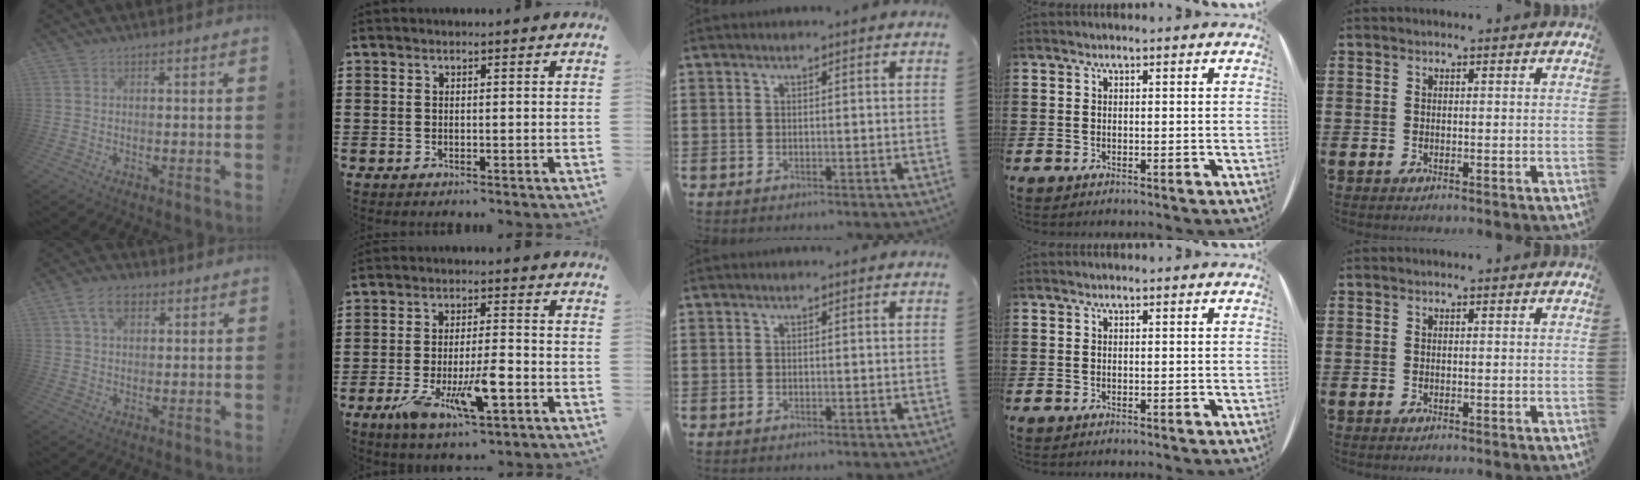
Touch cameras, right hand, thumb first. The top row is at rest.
{"thumb": {"total": 7.9, "force": [3.4, 5.1, 5.0], "torque": [-0.082, 0.006, 0.066]}, "index": {"total": 10.1, "force": [-4.1, 3.3, 8.6], "torque": [-0.163, -0.005, -0.067]}}